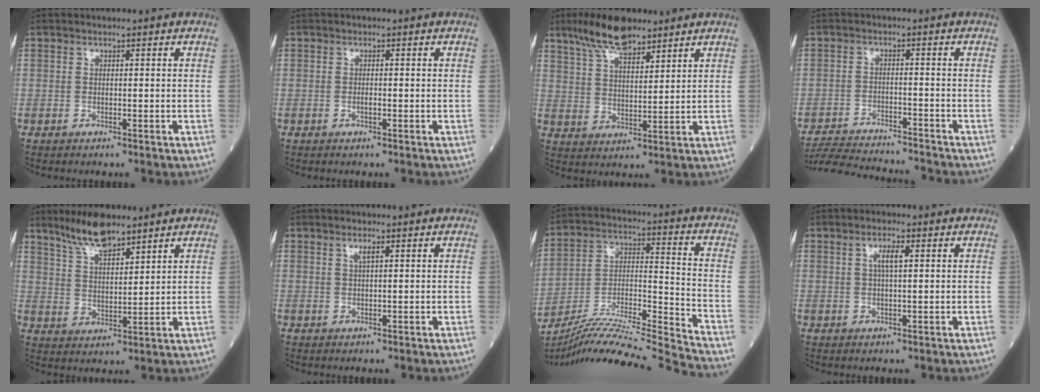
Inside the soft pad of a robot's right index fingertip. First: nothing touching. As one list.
[{"total": 0.7, "force": [-0.2, 0.2, 0.6], "torque": [-0.012, 0.001, -0.005]}, {"total": 9.2, "force": [7.0, 2.6, 5.3], "torque": [-0.106, 0.012, 0.131]}, {"total": 12.3, "force": [-11.9, 0.6, 3.1], "torque": [-0.054, -0.004, -0.180]}, {"total": 7.7, "force": [6.3, 1.6, 4.2], "torque": [-0.091, 0.003, 0.125]}, {"total": 1.3, "force": [0.6, 0.1, 1.1], "torque": [-0.025, 0.001, 0.011]}, {"total": 22.5, "force": [-20.9, -2.8, 7.8], "torque": [-0.154, -0.022, -0.347]}, {"total": 2.8, "force": [0.8, 0.4, 2.6], "torque": [-0.053, 0.002, 0.014]}]